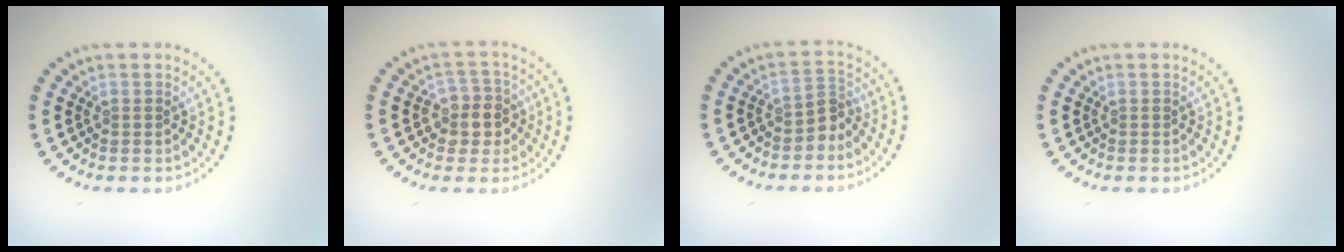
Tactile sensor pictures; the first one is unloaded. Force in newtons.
{"total": 2.9, "press": 2.6, "slide": 1.2}
{"total": 2.1, "press": 1.5, "slide": 1.4}
{"total": 0.0}